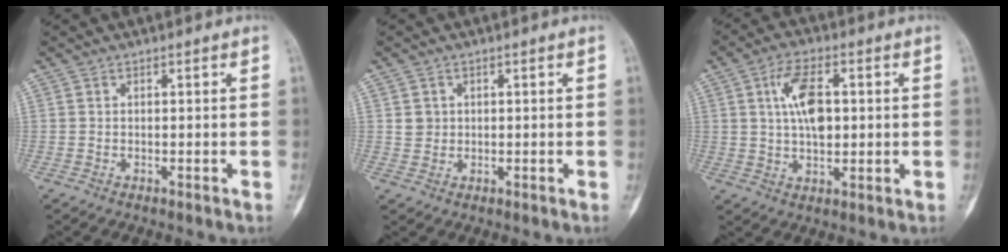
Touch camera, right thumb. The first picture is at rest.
{"total": 2.1, "force": [0.5, 2.0, 0.6], "torque": [-0.001, -0.001, 0.013]}
{"total": 9.1, "force": [1.7, 4.8, 7.5], "torque": [-0.123, 0.004, 0.030]}